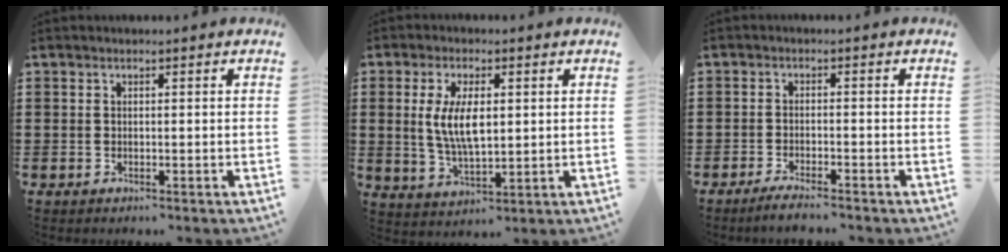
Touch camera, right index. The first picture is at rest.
{"total": 7.4, "force": [0.8, 3.2, 6.6], "torque": [-0.137, 0.007, 0.012]}
{"total": 2.3, "force": [-2.2, -0.1, 0.7], "torque": [-0.013, 0.003, -0.042]}